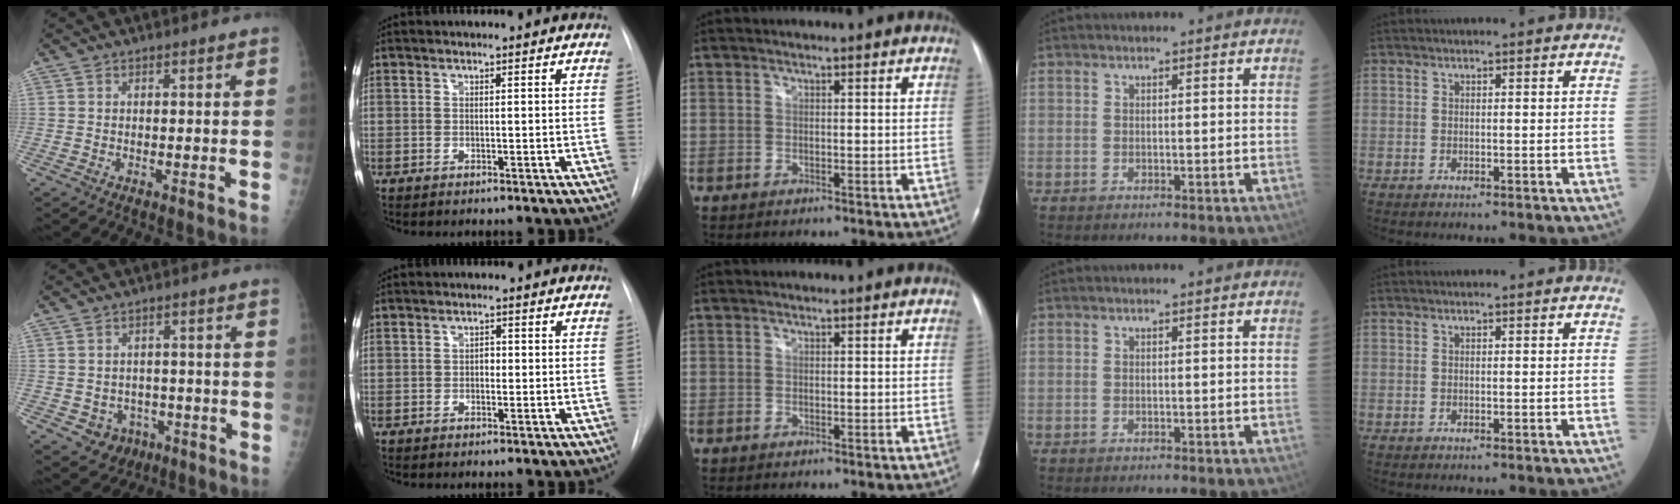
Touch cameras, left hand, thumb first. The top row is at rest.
{"thumb": {"total": 6.9, "force": [-2.8, 5.9, 2.2], "torque": [-0.014, 0.023, -0.028]}, "index": {"total": 1.3, "force": [-0.1, 0.9, 0.9], "torque": [-0.010, 0.004, -0.004]}}